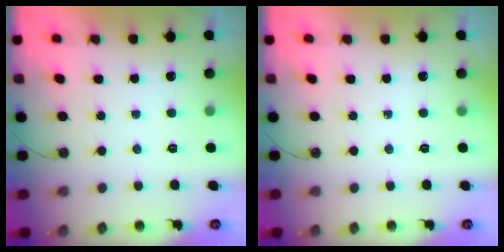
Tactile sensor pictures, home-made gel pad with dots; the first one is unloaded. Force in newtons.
{"total": 0.0}